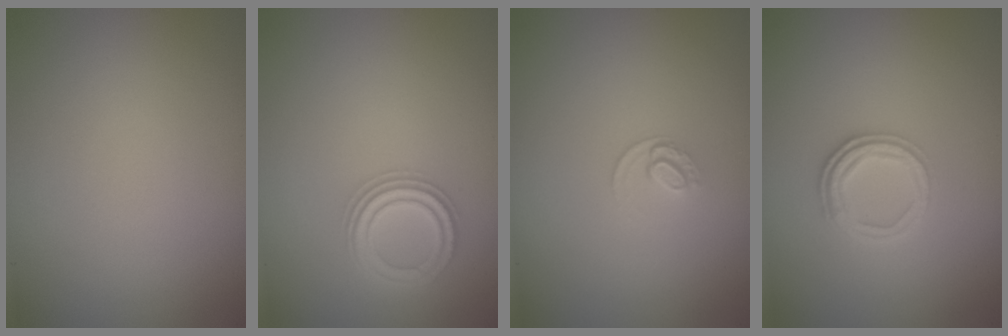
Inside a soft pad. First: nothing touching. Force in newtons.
{"total": 2.5, "press": 2.4, "slide": 0.4}
{"total": 1.0, "press": 0.6, "slide": 0.8}
{"total": 2.6, "press": 2.3, "slide": 1.1}